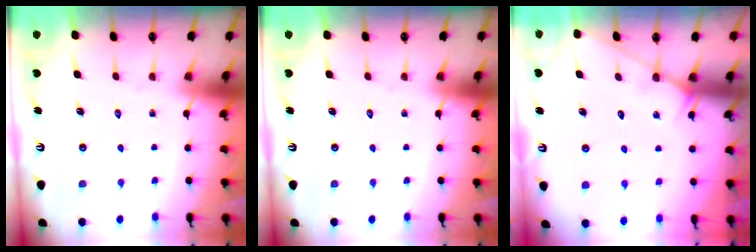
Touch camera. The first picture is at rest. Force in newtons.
{"total": 0.0}
{"total": 3.0, "press": 3.0, "slide": 0.3}